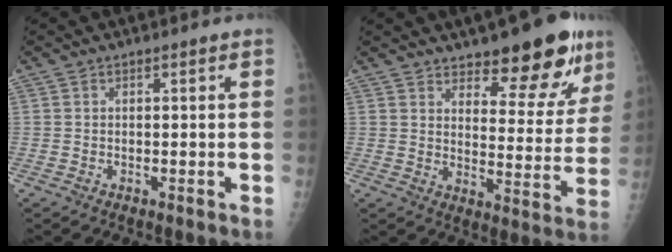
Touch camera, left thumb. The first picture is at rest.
{"total": 14.7, "force": [10.2, 5.4, 9.2], "torque": [-0.063, -0.068, 0.147]}